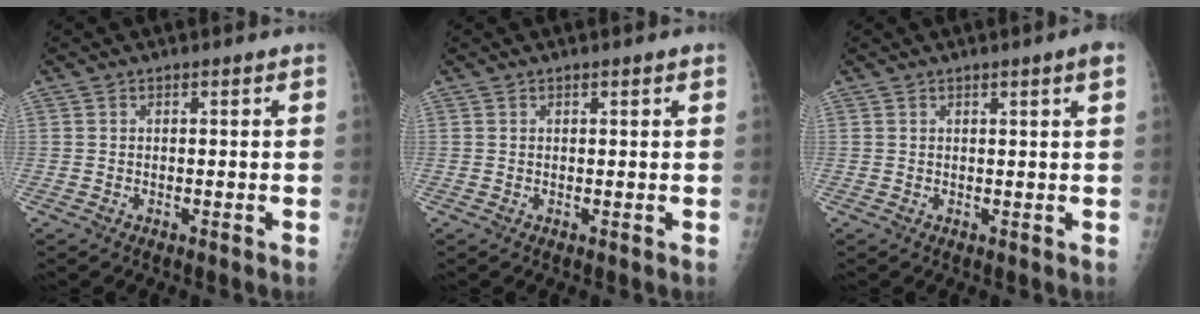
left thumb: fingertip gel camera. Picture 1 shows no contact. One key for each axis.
{"total": 1.0, "fx": 0.6, "fy": 0.1, "fz": 0.8, "tx": -0.010, "ty": -0.001, "tz": 0.007}
{"total": 2.6, "fx": 1.4, "fy": -0.2, "fz": 2.2, "tx": -0.034, "ty": -0.006, "tz": 0.019}